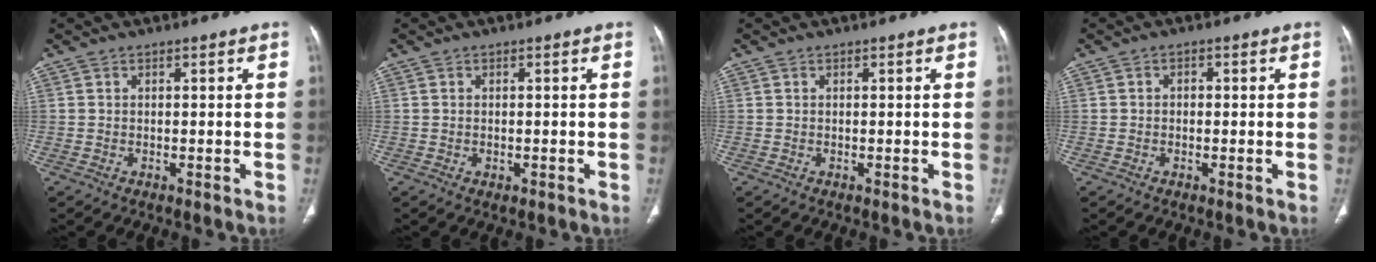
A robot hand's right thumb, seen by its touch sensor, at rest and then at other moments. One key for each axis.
{"total": 0.8, "fx": -0.2, "fy": 0.6, "fz": 0.6, "tx": -0.013, "ty": -0.001, "tz": 0.001}
{"total": 0.0}
{"total": 1.0, "fx": 0.0, "fy": 0.8, "fz": 0.6, "tx": -0.006, "ty": 0.005, "tz": -0.004}